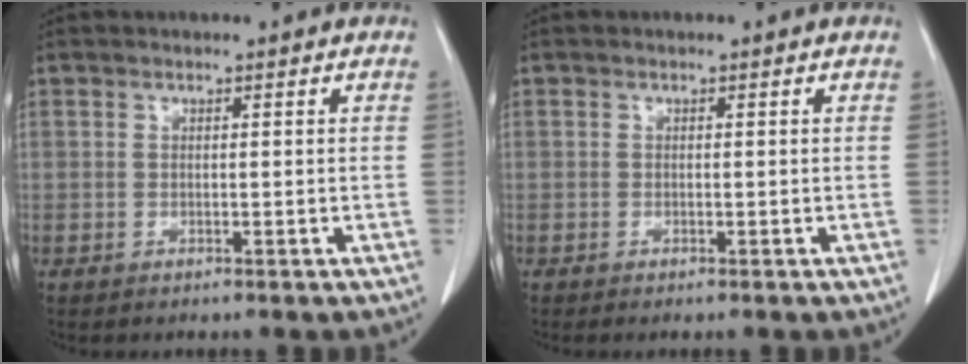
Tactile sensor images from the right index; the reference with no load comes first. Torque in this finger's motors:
{"motor_torque": [0.00, -0.29, -0.06, -0.03]}